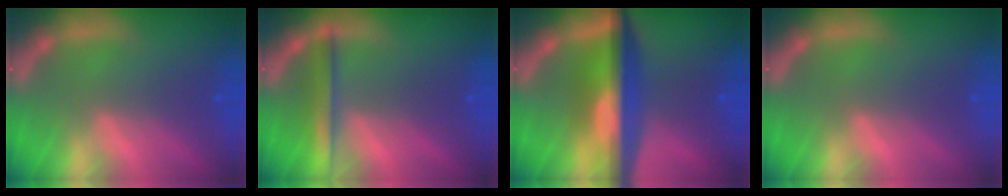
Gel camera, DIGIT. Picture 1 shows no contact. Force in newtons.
{"total": 3.5}
{"total": 9.6}
{"total": 0.0}